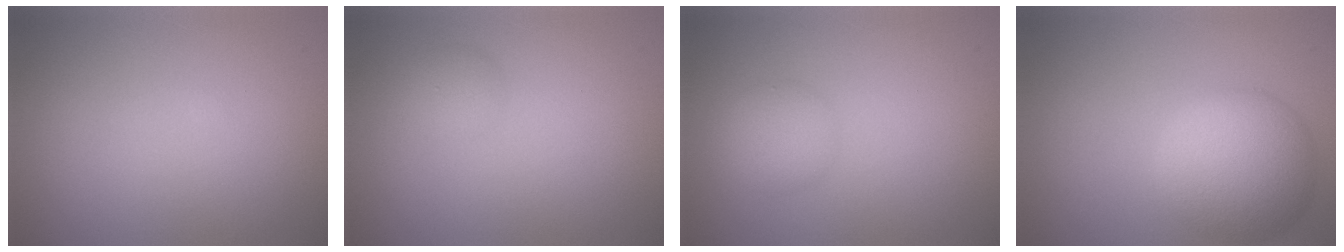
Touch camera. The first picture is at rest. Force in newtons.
{"total": 1.1, "press": 1.1, "slide": 0.1}
{"total": 2.4, "press": 2.4, "slide": 0.0}
{"total": 7.1, "press": 7.1, "slide": 0.4}